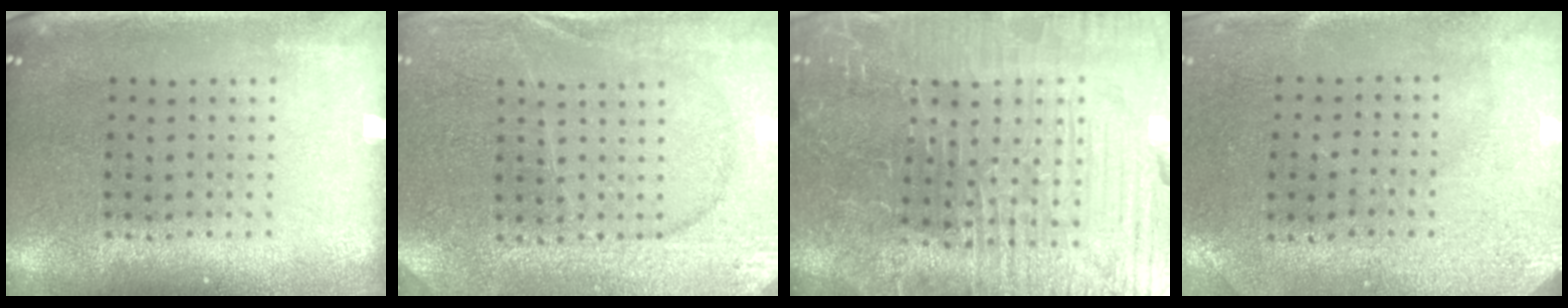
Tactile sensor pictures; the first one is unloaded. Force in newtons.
{"total": 3.0, "press": 2.9, "slide": 0.4}
{"total": 5.8, "press": 5.5, "slide": 1.7}
{"total": 3.0, "press": 2.3, "slide": 1.9}